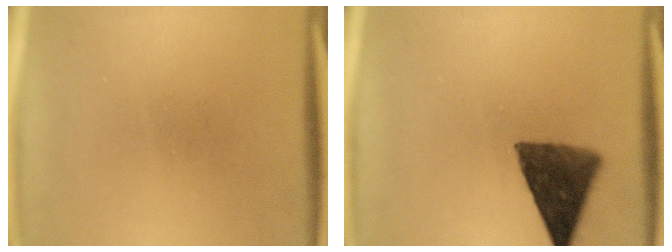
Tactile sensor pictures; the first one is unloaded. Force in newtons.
{"total": 10.4}